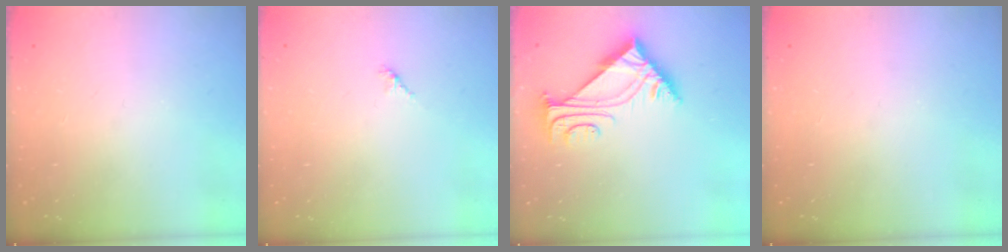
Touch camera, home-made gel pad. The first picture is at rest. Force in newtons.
{"total": 1.7, "press": 1.6, "slide": 0.5}
{"total": 6.2, "press": 6.2, "slide": 0.7}
{"total": 0.0}